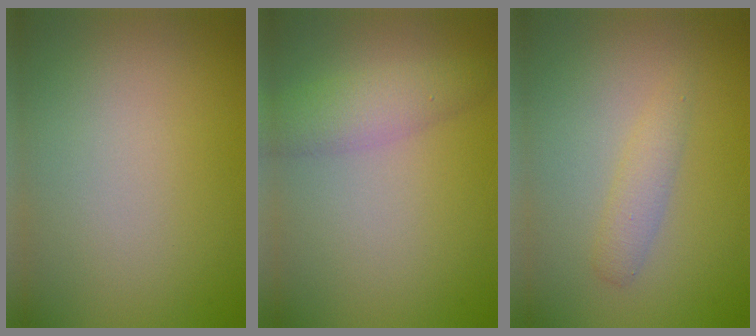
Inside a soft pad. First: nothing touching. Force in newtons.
{"total": 2.9, "press": 2.9, "slide": 0.1}
{"total": 1.7, "press": 1.7, "slide": 0.0}